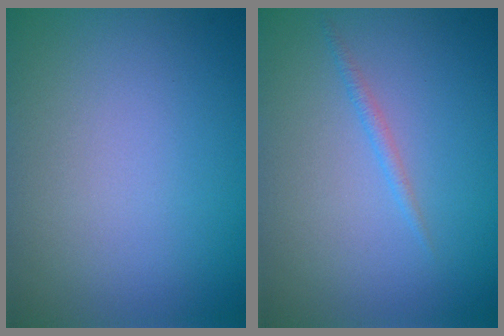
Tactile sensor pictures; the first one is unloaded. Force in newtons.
{"total": 0.8, "press": 0.8, "slide": 0.1}